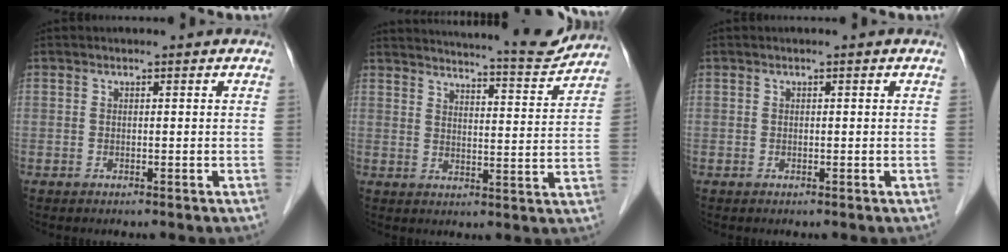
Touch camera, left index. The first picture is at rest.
{"total": 13.3, "force": [12.8, 0.3, 3.7], "torque": [-0.053, -0.023, 0.162]}
{"total": 0.0}